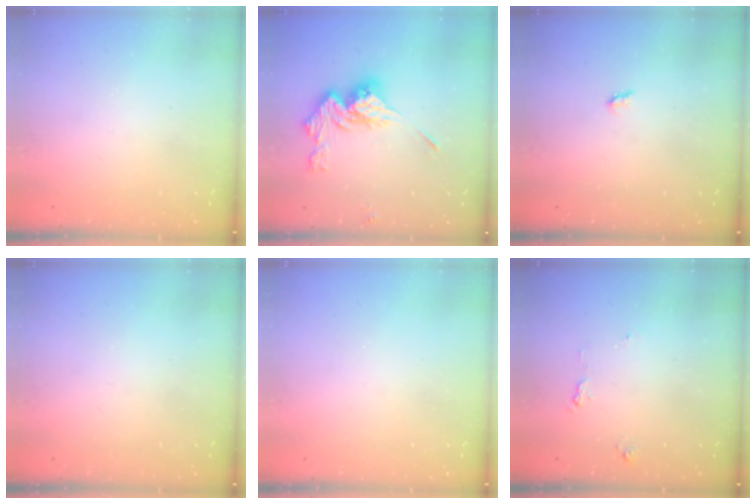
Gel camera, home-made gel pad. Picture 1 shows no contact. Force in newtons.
{"total": 14.5, "press": 14.5, "slide": 0.8}
{"total": 1.7, "press": 1.6, "slide": 0.3}
{"total": 0.0}
{"total": 0.0}
{"total": 5.4, "press": 5.4, "slide": 0.6}